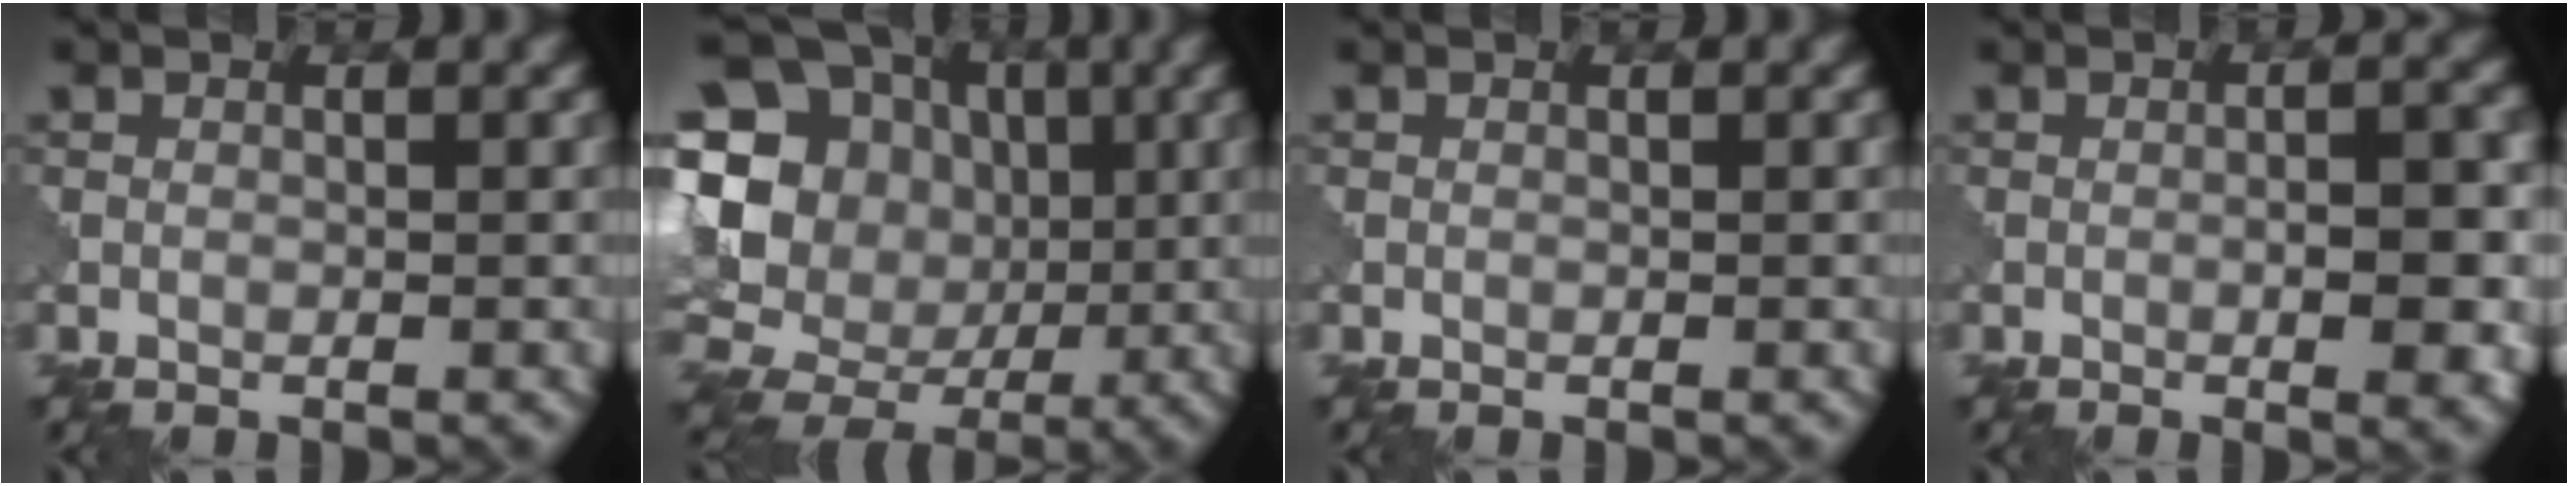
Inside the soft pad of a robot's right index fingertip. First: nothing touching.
{"total": 17.6, "force": [-0.3, 16.4, 6.5], "torque": [-0.166, 0.013, -0.020]}
{"total": 0.0}
{"total": 4.0, "force": [-1.2, 1.0, 3.7], "torque": [-0.047, 0.003, -0.012]}